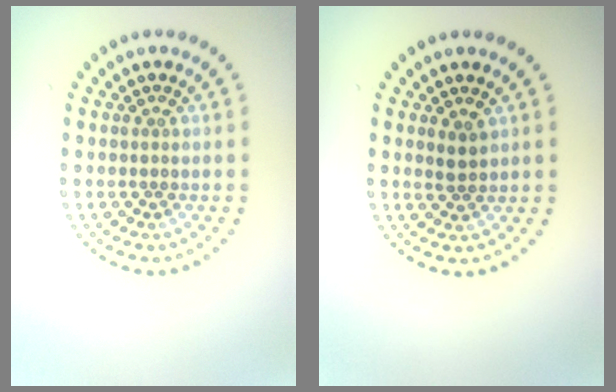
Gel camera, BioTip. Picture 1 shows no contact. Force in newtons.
{"total": 1.2, "press": 1.1, "slide": 0.5}